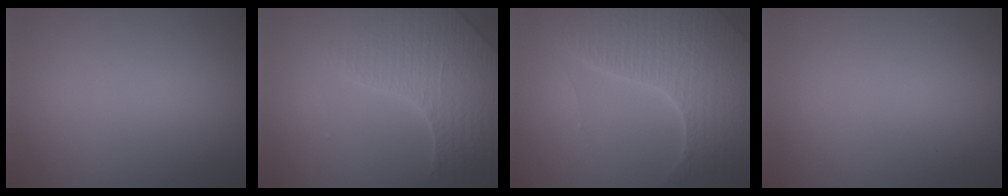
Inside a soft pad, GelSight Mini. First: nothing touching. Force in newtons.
{"total": 5.5, "press": 4.8, "slide": 2.6}
{"total": 7.2, "press": 5.2, "slide": 5.0}
{"total": 0.0}